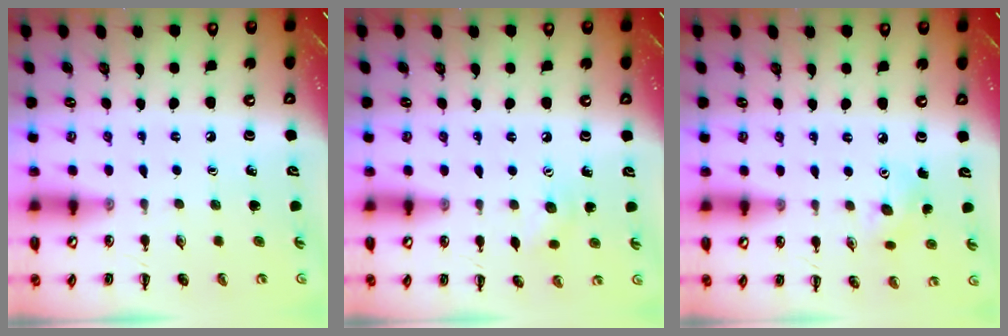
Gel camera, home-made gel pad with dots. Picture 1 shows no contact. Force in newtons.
{"total": 5.7, "press": 5.5, "slide": 1.5}
{"total": 4.9, "press": 4.8, "slide": 1.0}